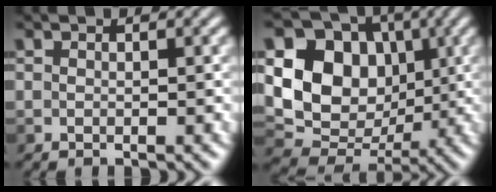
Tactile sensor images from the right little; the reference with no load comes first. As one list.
[{"total": 10.8, "force": [1.7, 8.7, 6.2], "torque": [-0.114, 0.011, 0.020]}]